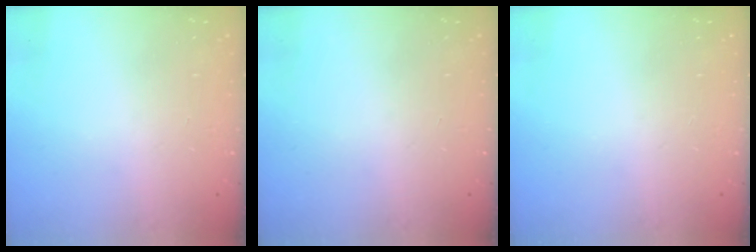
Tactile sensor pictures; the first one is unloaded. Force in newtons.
{"total": 0.0}
{"total": 0.0}